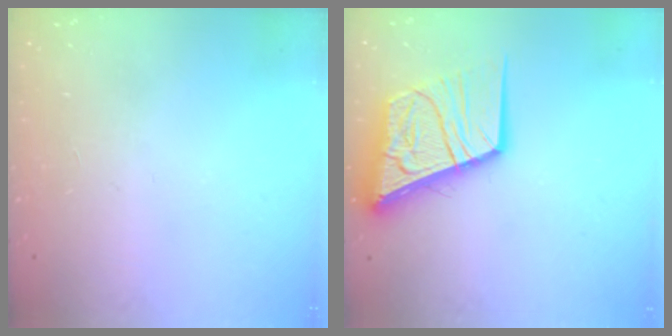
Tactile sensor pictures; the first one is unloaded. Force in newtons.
{"total": 17.9, "press": 17.8, "slide": 2.0}